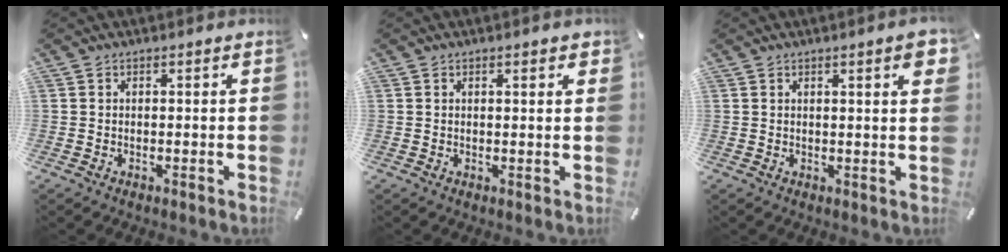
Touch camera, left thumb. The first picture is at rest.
{"total": 1.5, "force": [0.8, 0.4, 1.2], "torque": [-0.025, 0.003, 0.013]}
{"total": 3.9, "force": [1.7, 0.7, 3.4], "torque": [-0.058, 0.000, 0.027]}